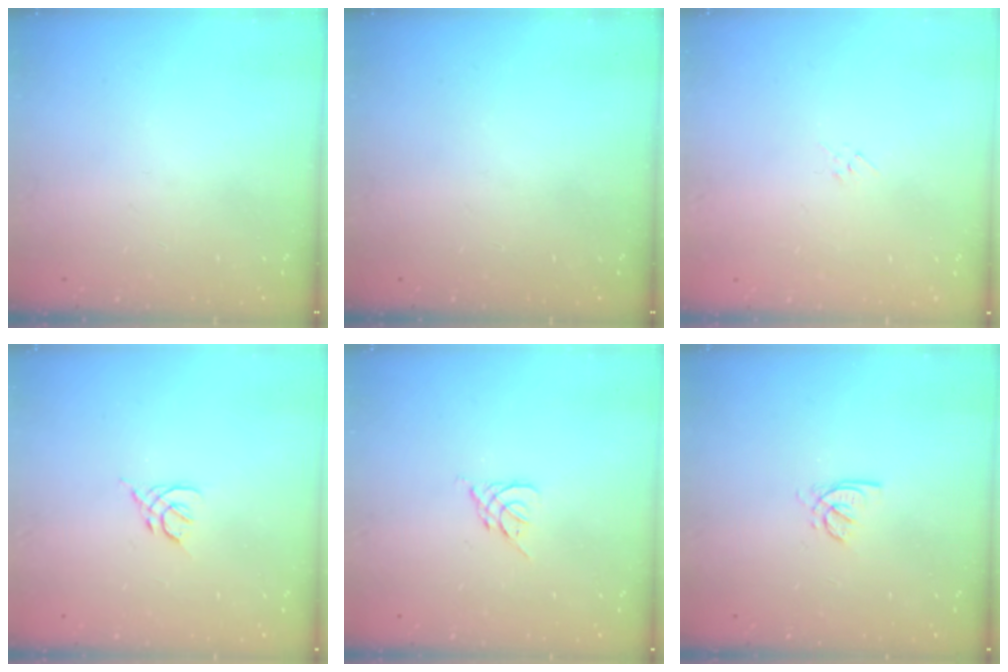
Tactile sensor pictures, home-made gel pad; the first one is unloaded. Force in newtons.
{"total": 0.0}
{"total": 2.9, "press": 2.9, "slide": 0.6}
{"total": 2.8, "press": 2.8, "slide": 0.7}
{"total": 2.6, "press": 2.5, "slide": 0.7}
{"total": 1.6, "press": 1.6, "slide": 0.3}